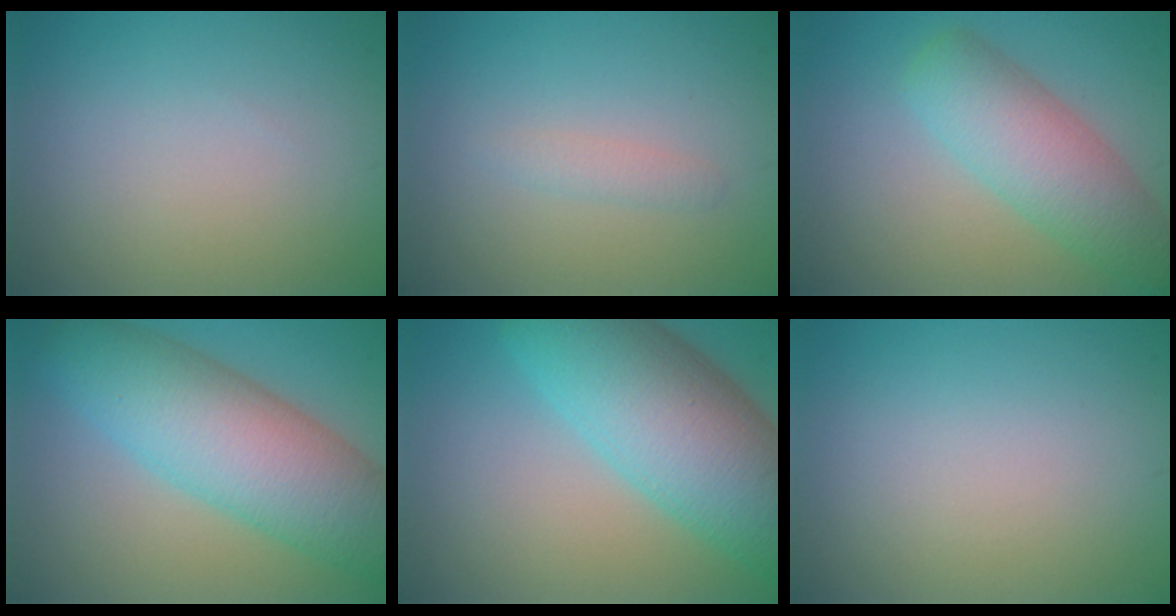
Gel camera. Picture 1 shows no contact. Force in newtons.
{"total": 1.1, "press": 1.1, "slide": 0.0}
{"total": 6.2, "press": 6.2, "slide": 0.2}
{"total": 10.4, "press": 10.4, "slide": 0.2}
{"total": 12.3, "press": 12.3, "slide": 0.5}
{"total": 0.0}